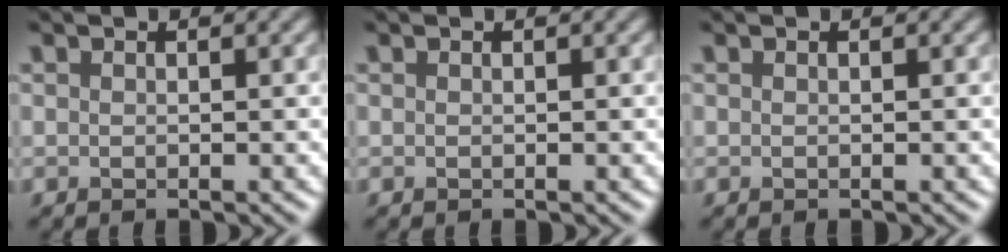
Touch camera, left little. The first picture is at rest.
{"total": 0.0}
{"total": 0.0}